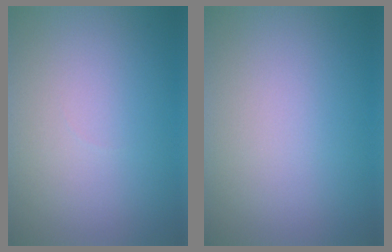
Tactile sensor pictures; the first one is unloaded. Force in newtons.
{"total": 0.0}